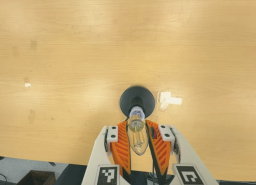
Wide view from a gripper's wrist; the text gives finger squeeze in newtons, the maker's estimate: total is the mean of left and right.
{"total": 19.8, "left": 21.7, "right": 17.9}